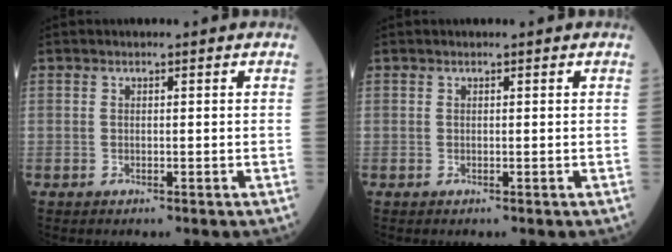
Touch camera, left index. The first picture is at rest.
{"total": 0.0}